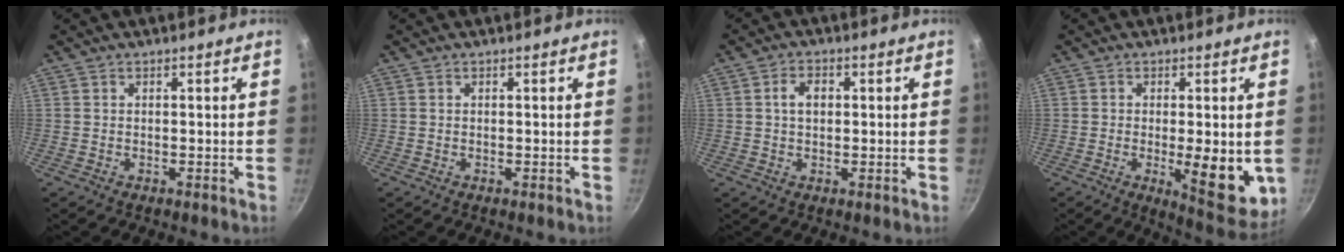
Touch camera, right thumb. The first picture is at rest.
{"total": 0.0}
{"total": 3.5, "force": [0.5, 2.4, 2.4], "torque": [-0.030, 0.007, 0.006]}
{"total": 11.6, "force": [-1.4, 4.1, 10.8], "torque": [-0.119, -0.017, -0.010]}